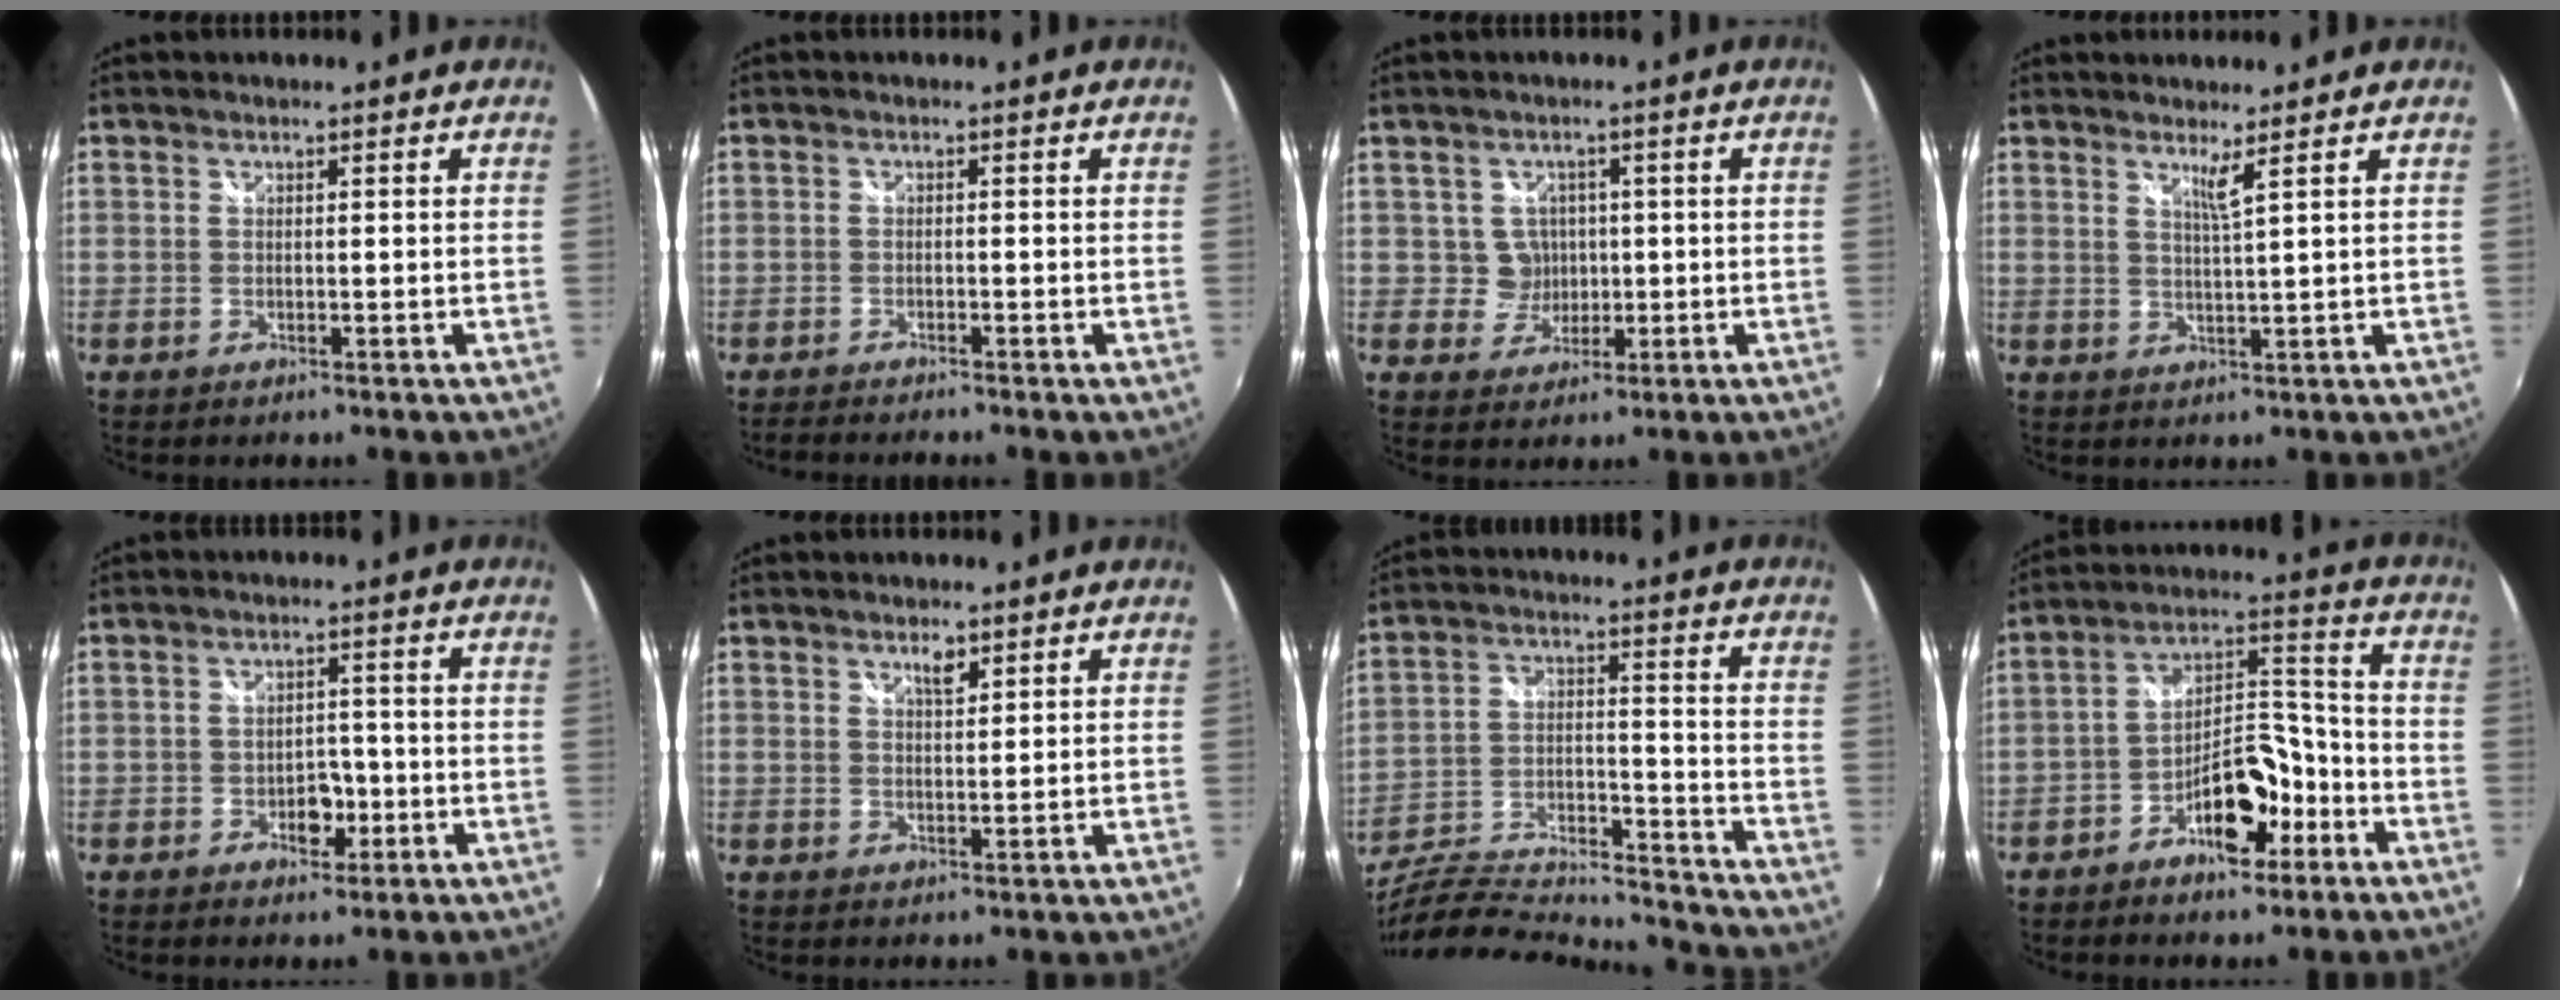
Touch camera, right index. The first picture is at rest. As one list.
[{"total": 2.5, "force": [-2.4, -0.1, 0.7], "torque": [-0.020, -0.016, -0.047]}, {"total": 4.0, "force": [0.3, 4.0, 0.1], "torque": [-0.005, 0.011, 0.011]}, {"total": 2.5, "force": [1.7, -0.8, 1.7], "torque": [-0.033, -0.012, 0.025]}, {"total": 3.9, "force": [-1.6, 2.9, 2.1], "torque": [-0.037, 0.002, -0.019]}, {"total": 2.4, "force": [1.6, 0.9, 1.5], "torque": [-0.023, 0.002, 0.028]}, {"total": 21.4, "force": [-18.7, 4.1, 9.6], "torque": [-0.186, -0.023, -0.300]}, {"total": 11.3, "force": [-6.3, 5.2, 7.8], "torque": [-0.134, 0.029, -0.094]}]